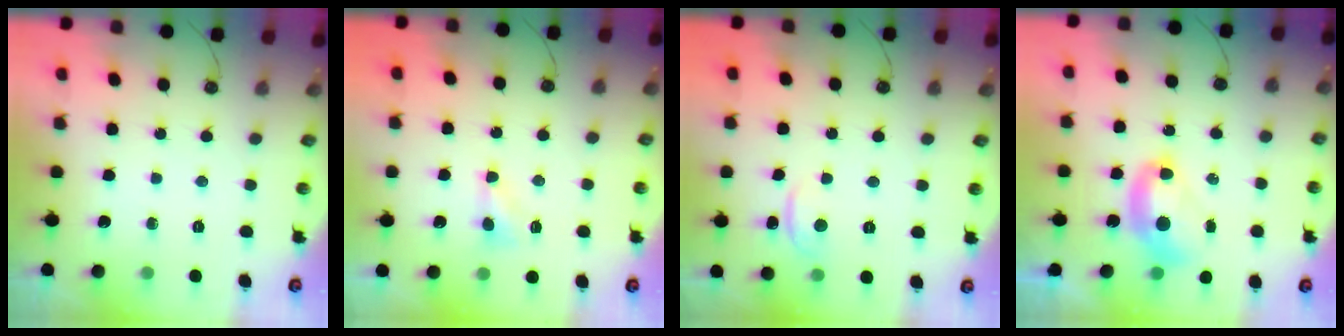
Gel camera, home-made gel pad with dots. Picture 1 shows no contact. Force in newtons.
{"total": 1.6, "press": 1.5, "slide": 0.5}
{"total": 0.6, "press": 0.1, "slide": 0.6}
{"total": 2.7, "press": 2.7, "slide": 0.1}